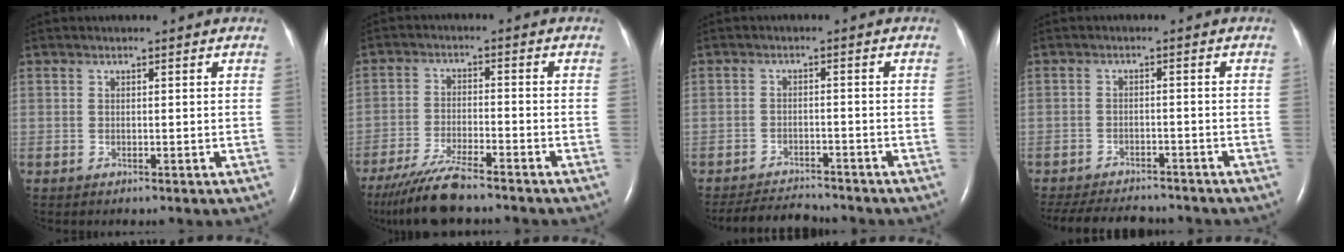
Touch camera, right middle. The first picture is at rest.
{"total": 8.4, "force": [-7.1, 0.7, 4.5], "torque": [-0.089, -0.028, -0.124]}
{"total": 6.3, "force": [-6.2, 0.6, 0.9], "torque": [-0.020, -0.010, -0.100]}
{"total": 13.6, "force": [-12.0, 4.0, 4.9], "torque": [-0.114, -0.010, -0.165]}